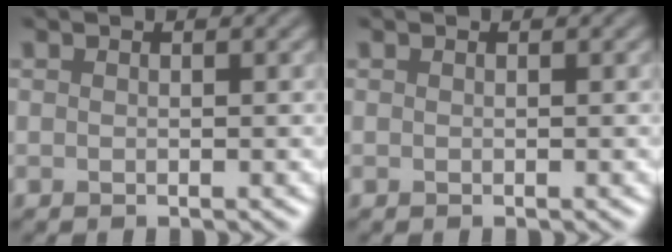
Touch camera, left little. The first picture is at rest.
{"total": 0.0}